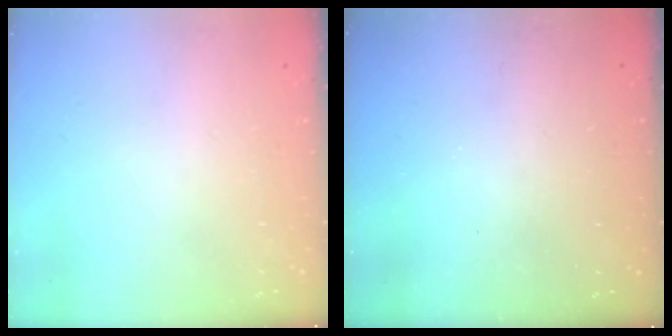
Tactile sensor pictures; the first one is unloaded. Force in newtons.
{"total": 2.9, "press": 2.9, "slide": 0.2}